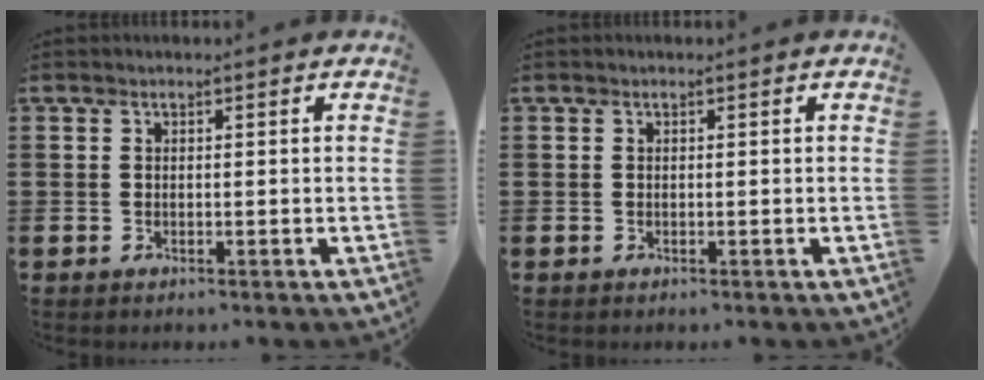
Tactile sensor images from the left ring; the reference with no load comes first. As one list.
[{"total": 0.0}]